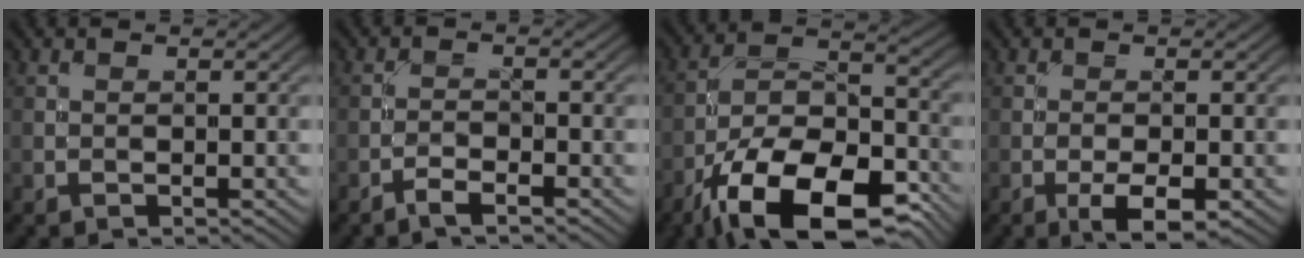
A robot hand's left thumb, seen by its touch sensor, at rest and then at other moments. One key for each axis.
{"total": 2.1, "fx": -1.8, "fy": 0.3, "fz": 1.1, "tx": -0.026, "ty": 0.002, "tz": -0.039}
{"total": 17.3, "fx": -10.8, "fy": 7.2, "fz": 11.4, "tx": -0.211, "ty": -0.019, "tz": -0.195}
{"total": 3.9, "fx": -1.8, "fy": 1.3, "fz": 3.2, "tx": -0.053, "ty": 0.000, "tz": -0.029}